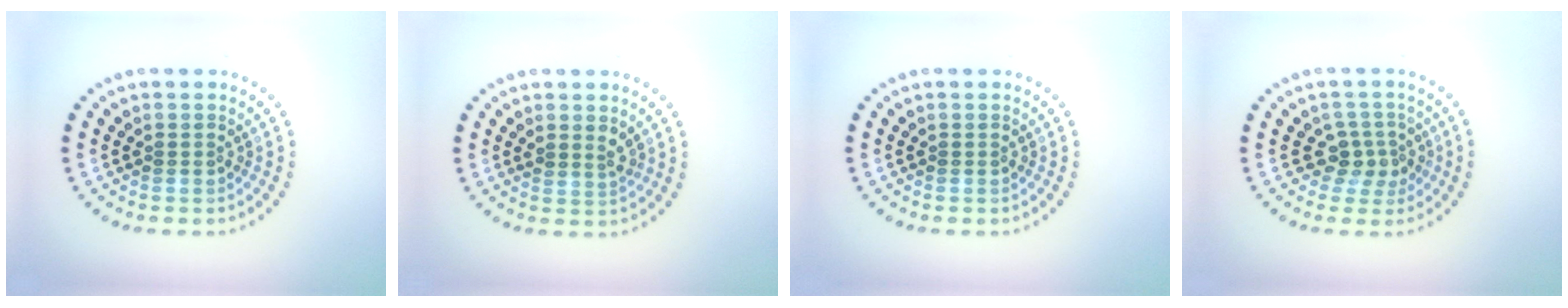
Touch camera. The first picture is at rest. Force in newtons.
{"total": 1.4, "press": 1.1, "slide": 0.8}
{"total": 0.0}
{"total": 2.5, "press": 2.0, "slide": 1.5}